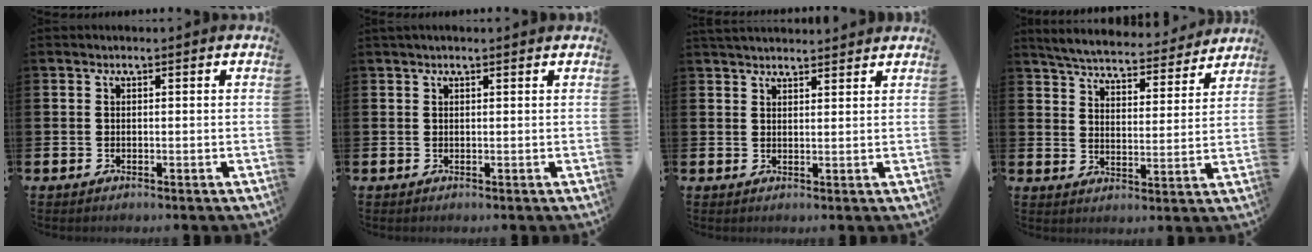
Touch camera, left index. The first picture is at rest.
{"total": 0.7, "force": [0.6, 0.0, 0.4], "torque": [-0.004, 0.000, 0.010]}
{"total": 2.8, "force": [2.8, 0.4, 0.3], "torque": [-0.008, -0.011, 0.051]}
{"total": 5.6, "force": [5.4, 0.7, 1.1], "torque": [-0.048, -0.039, 0.092]}